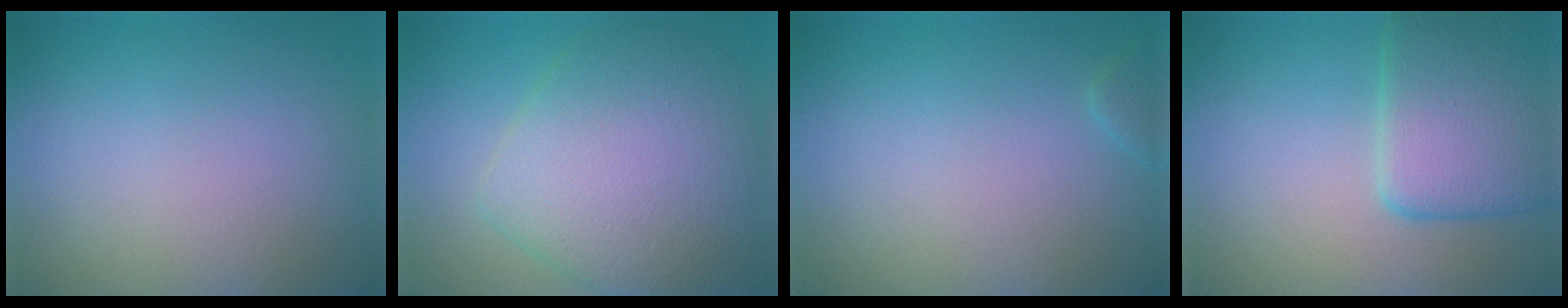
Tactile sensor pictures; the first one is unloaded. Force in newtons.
{"total": 8.5, "press": 8.5, "slide": 0.2}
{"total": 0.9, "press": 0.9, "slide": 0.0}
{"total": 6.2, "press": 6.2, "slide": 0.2}